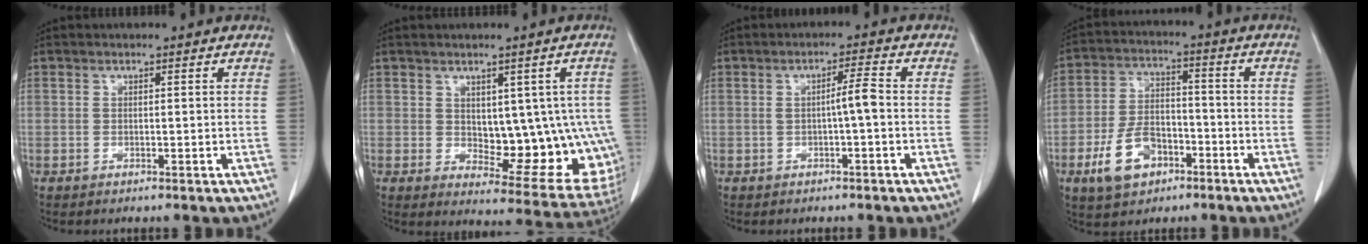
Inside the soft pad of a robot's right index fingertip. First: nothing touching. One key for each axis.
{"total": 14.0, "fx": -0.2, "fy": 6.9, "fz": 12.1, "tx": -0.118, "ty": 0.004, "tz": 0.019}
{"total": 3.1, "fx": -0.4, "fy": 0.0, "fz": 3.1, "tx": -0.049, "ty": 0.004, "tz": -0.006}
{"total": 9.5, "fx": -4.6, "fy": 5.8, "fz": 5.9, "tx": -0.128, "ty": 0.012, "tz": -0.079}